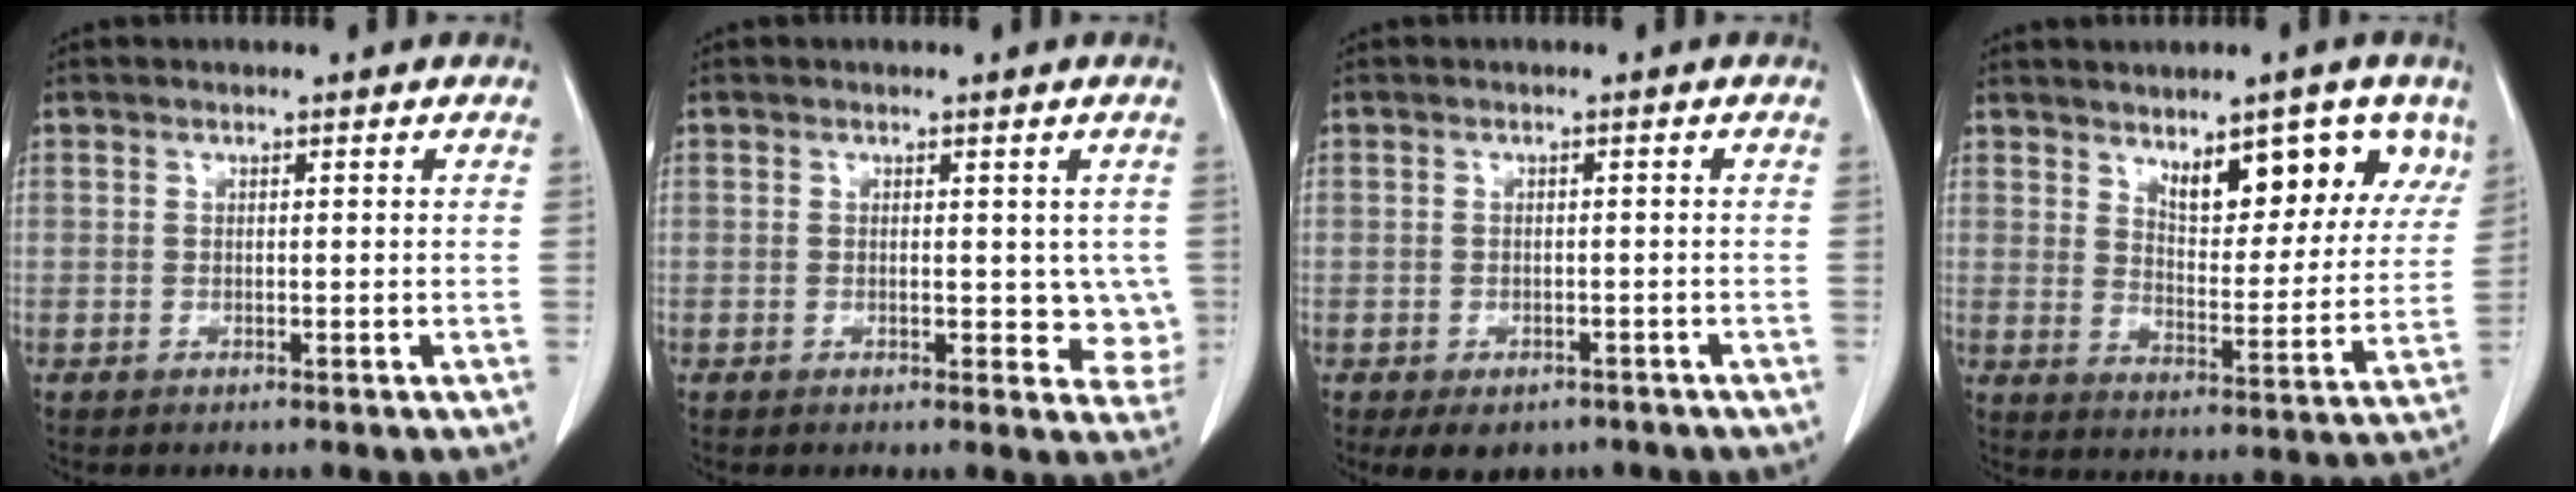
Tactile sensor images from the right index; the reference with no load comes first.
{"total": 5.0, "force": [0.2, 2.8, 4.2], "torque": [-0.031, -0.008, 0.000]}
{"total": 6.0, "force": [-4.3, 3.5, 2.2], "torque": [-0.020, 0.001, -0.054]}
{"total": 11.8, "force": [7.1, 4.1, 8.4], "torque": [-0.107, 0.000, 0.109]}